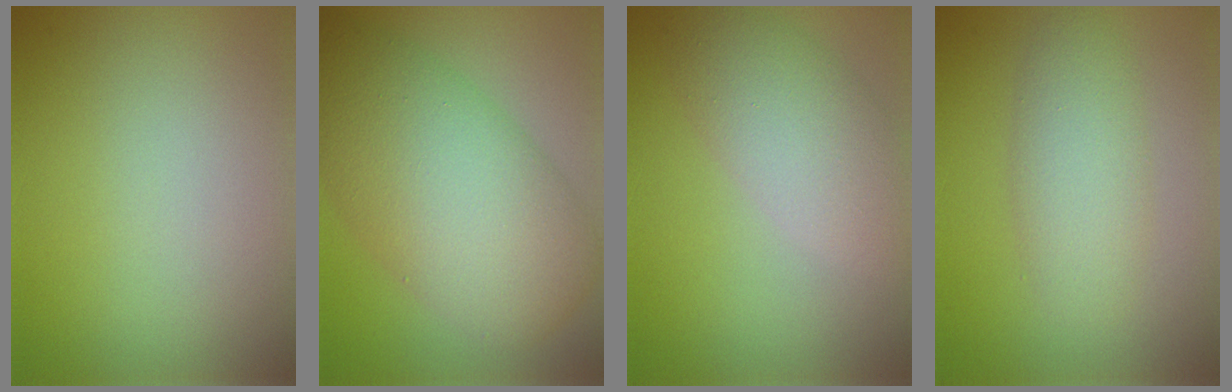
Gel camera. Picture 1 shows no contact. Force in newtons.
{"total": 10.8, "press": 10.8, "slide": 0.3}
{"total": 4.8, "press": 4.8, "slide": 0.2}
{"total": 3.5, "press": 3.5, "slide": 0.2}